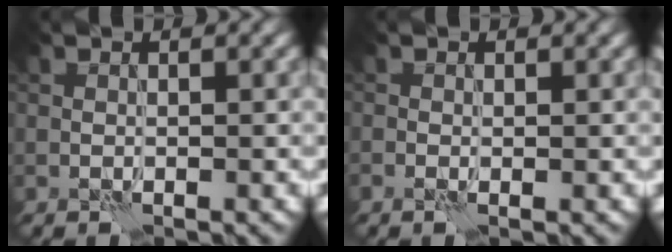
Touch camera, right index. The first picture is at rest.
{"total": 0.6, "force": [-0.1, 0.2, 0.5], "torque": [-0.011, -0.003, -0.003]}